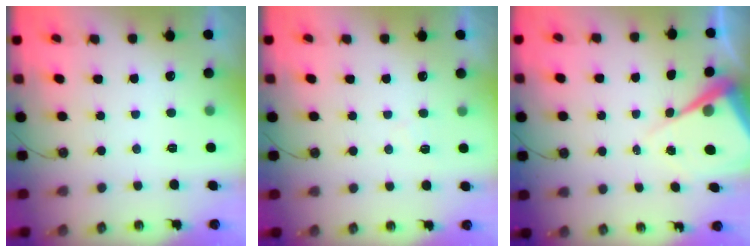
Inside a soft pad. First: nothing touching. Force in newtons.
{"total": 4.8, "press": 4.8, "slide": 0.7}
{"total": 8.3, "press": 8.3, "slide": 0.7}